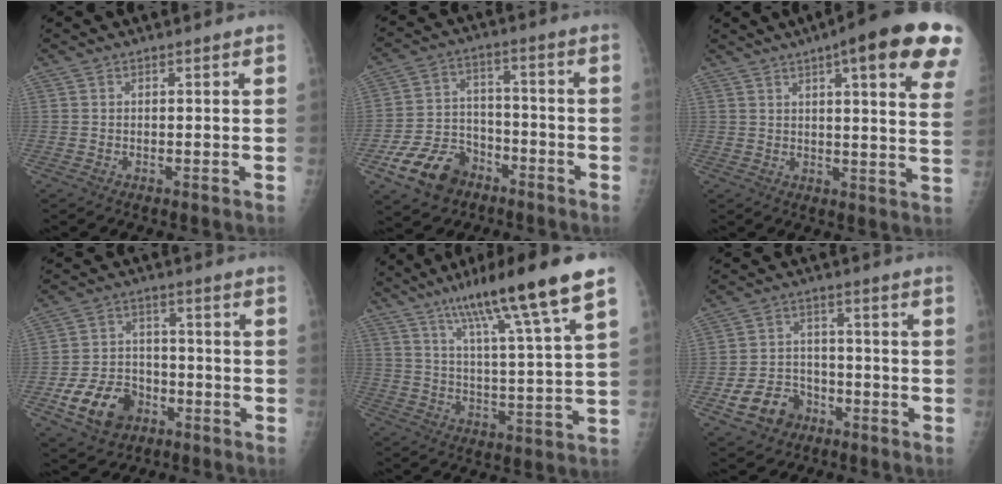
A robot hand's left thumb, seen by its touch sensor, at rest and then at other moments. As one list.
[{"total": 11.9, "force": [-6.8, 8.2, 5.2], "torque": [-0.071, 0.044, -0.117]}, {"total": 21.0, "force": [11.5, 3.8, 17.1], "torque": [-0.206, -0.023, 0.130]}, {"total": 11.5, "force": [-5.2, 8.4, 5.9], "torque": [-0.083, 0.027, -0.085]}, {"total": 17.0, "force": [10.5, 0.9, 13.4], "torque": [-0.211, -0.038, 0.167]}, {"total": 8.8, "force": [-4.4, 6.8, 3.3], "torque": [-0.041, 0.032, -0.071]}]